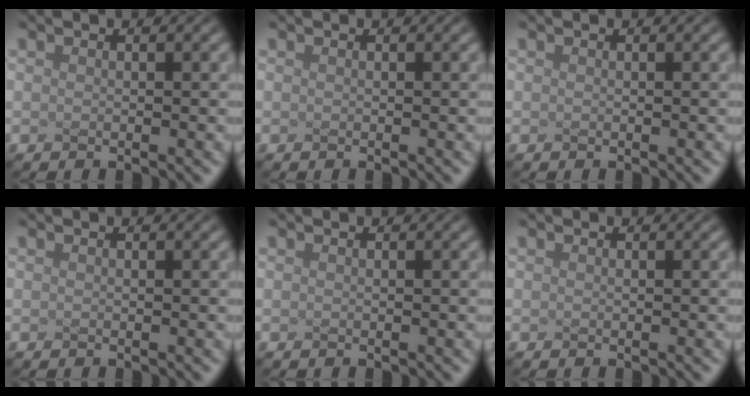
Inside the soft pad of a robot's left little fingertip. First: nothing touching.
{"total": 0.0}
{"total": 0.0}
{"total": 0.0}
{"total": 0.0}
{"total": 0.0}